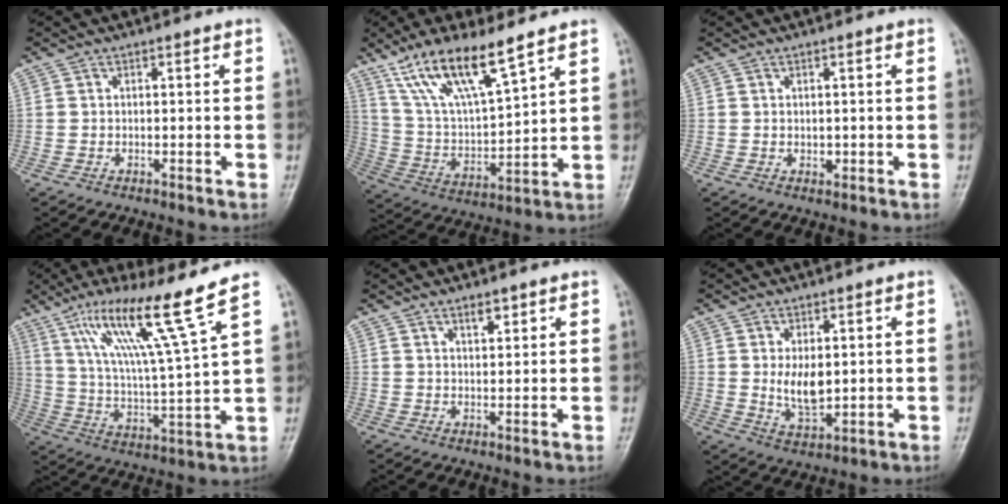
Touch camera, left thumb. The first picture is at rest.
{"total": 15.7, "force": [10.6, 3.7, 11.0], "torque": [-0.196, -0.045, 0.217]}
{"total": 1.2, "force": [0.2, 0.9, 0.7], "torque": [-0.011, -0.003, 0.007]}
{"total": 16.4, "force": [10.2, -0.5, 12.8], "torque": [-0.220, -0.053, 0.183]}
{"total": 2.6, "force": [1.9, 1.0, 1.5], "torque": [-0.020, -0.013, 0.032]}
{"total": 6.4, "force": [0.9, 3.6, 5.3], "torque": [-0.080, -0.017, 0.026]}